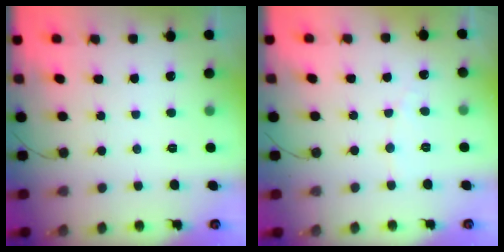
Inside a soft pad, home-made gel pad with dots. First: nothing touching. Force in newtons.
{"total": 3.3, "press": 3.3, "slide": 0.3}